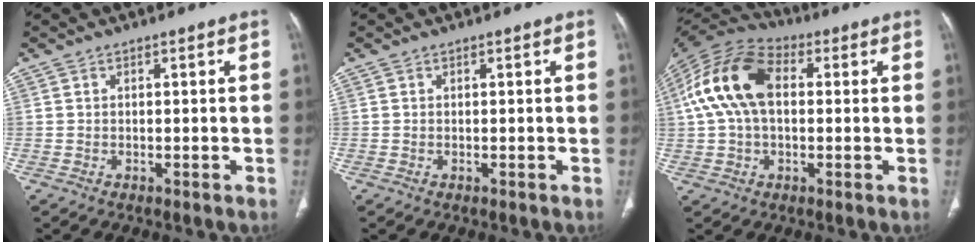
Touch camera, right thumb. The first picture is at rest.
{"total": 0.0}
{"total": 15.5, "force": [2.2, 9.7, 12.0], "torque": [-0.237, 0.035, 0.032]}